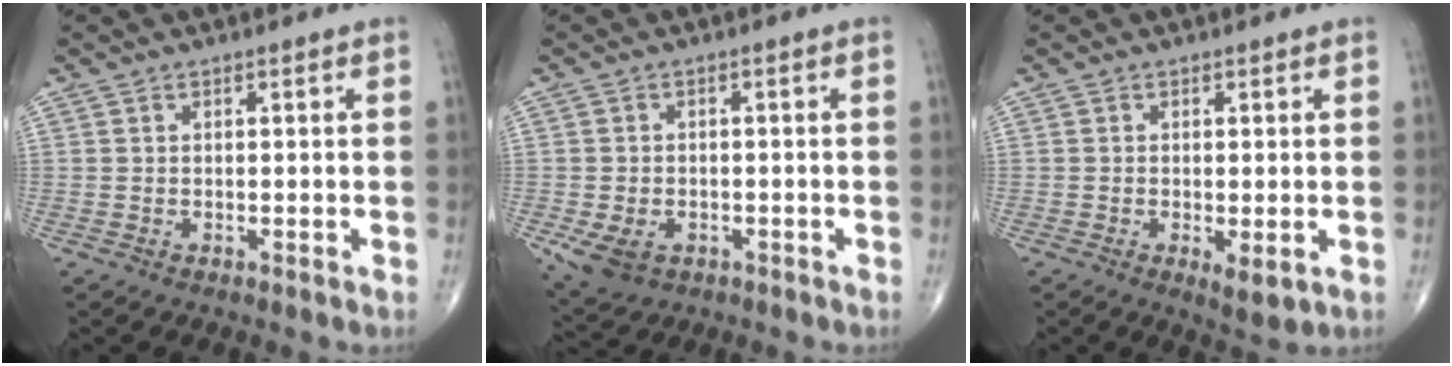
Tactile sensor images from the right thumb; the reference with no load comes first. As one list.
[{"total": 6.0, "force": [-2.3, 4.3, 3.5], "torque": [-0.060, 0.004, -0.030]}, {"total": 3.6, "force": [-1.0, 1.2, 3.2], "torque": [-0.052, -0.013, -0.013]}]